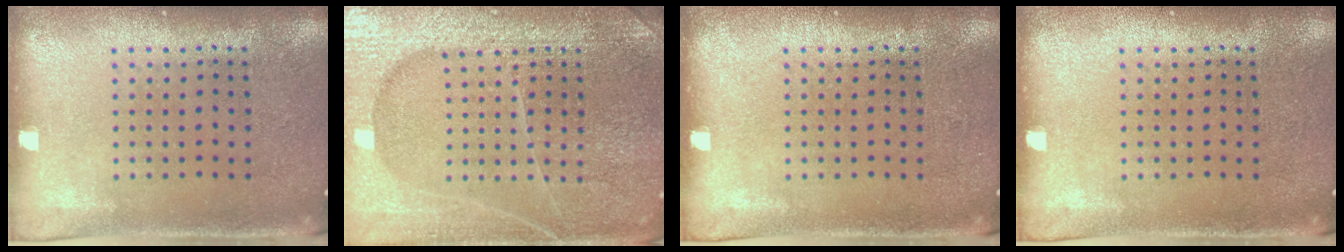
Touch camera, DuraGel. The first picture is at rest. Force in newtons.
{"total": 6.4, "press": 6.4, "slide": 0.8}
{"total": 0.0}
{"total": 0.0}